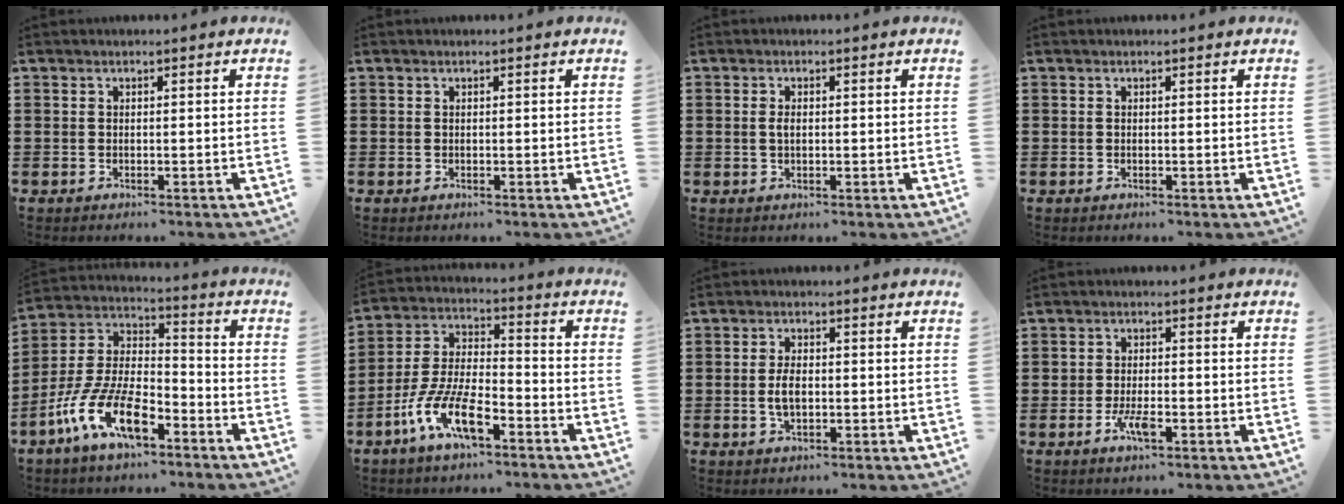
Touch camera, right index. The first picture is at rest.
{"total": 0.0}
{"total": 1.4, "force": [0.1, 0.6, 1.2], "torque": [-0.026, 0.004, -0.001]}
{"total": 0.0}
{"total": 12.4, "force": [-7.6, 4.7, 8.5], "torque": [-0.206, 0.001, -0.153]}
{"total": 10.3, "force": [-6.1, 3.5, 7.5], "torque": [-0.188, -0.007, -0.123]}
{"total": 3.6, "force": [-0.4, 1.8, 3.1], "torque": [-0.074, -0.002, -0.012]}
{"total": 3.7, "force": [-1.6, 1.3, 3.0], "torque": [-0.070, -0.005, -0.034]}